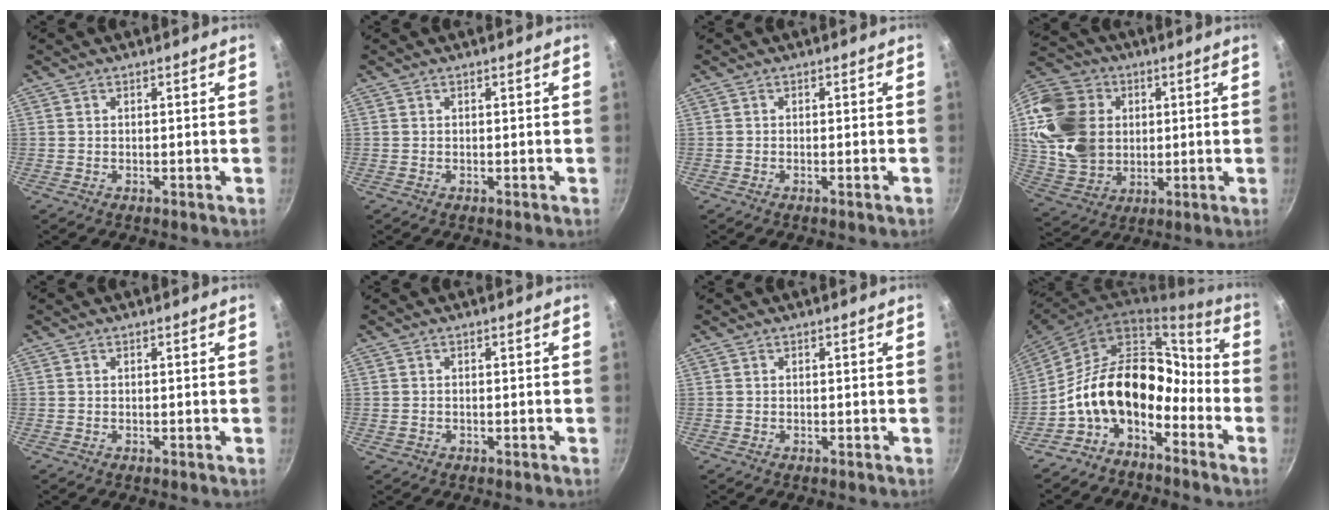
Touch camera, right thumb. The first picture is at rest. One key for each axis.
{"total": 0.0}
{"total": 1.1, "fx": -0.6, "fy": -0.1, "fz": 0.9, "tx": -0.023, "ty": 0.007, "tz": -0.009}
{"total": 20.0, "fx": 3.9, "fy": 16.0, "fz": 11.4, "tx": -0.202, "ty": 0.002, "tz": 0.086}
{"total": 0.0}
{"total": 0.5, "fx": -0.2, "fy": 0.4, "fz": 0.2, "tx": -0.006, "ty": 0.003, "tz": 0.000}
{"total": 0.0}
{"total": 17.1, "fx": -7.0, "fy": 10.7, "fz": 11.4, "tx": -0.155, "ty": 0.092, "tz": -0.147}